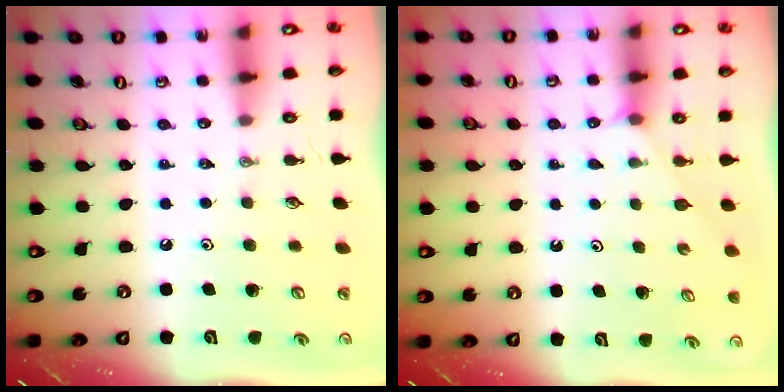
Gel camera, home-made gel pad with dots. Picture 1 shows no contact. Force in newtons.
{"total": 2.5, "press": 2.5, "slide": 0.3}